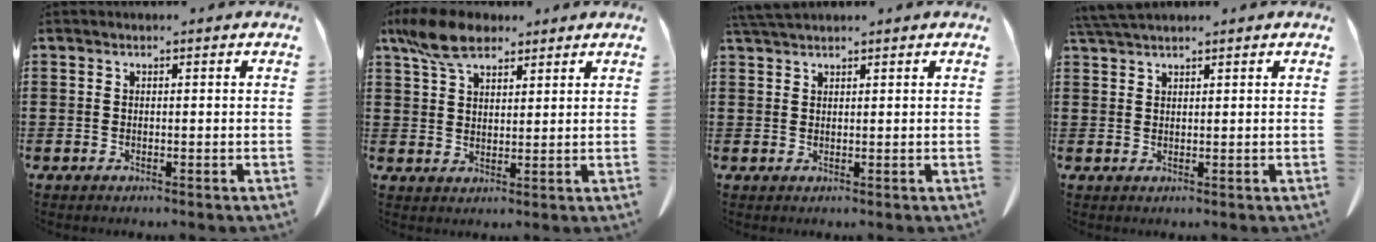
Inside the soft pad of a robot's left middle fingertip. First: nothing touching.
{"total": 7.4, "force": [5.2, 3.3, 4.0], "torque": [-0.095, 0.000, 0.100]}
{"total": 2.1, "force": [1.9, 0.2, 0.9], "torque": [-0.023, 0.000, 0.038]}
{"total": 2.6, "force": [2.3, 0.1, 1.1], "torque": [-0.028, -0.001, 0.046]}